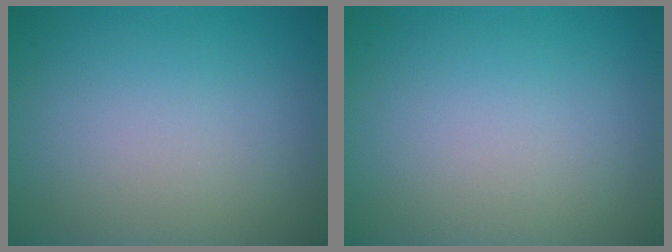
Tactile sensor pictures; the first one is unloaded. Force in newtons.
{"total": 0.0}